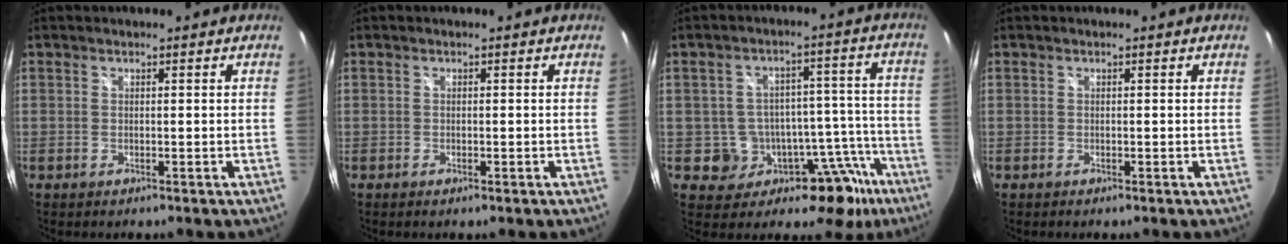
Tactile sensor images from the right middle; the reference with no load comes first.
{"total": 0.6, "force": [-0.4, 0.2, 0.4], "torque": [-0.006, -0.002, -0.009]}
{"total": 16.3, "force": [-9.6, 10.6, 7.8], "torque": [-0.101, 0.026, -0.102]}
{"total": 0.0}